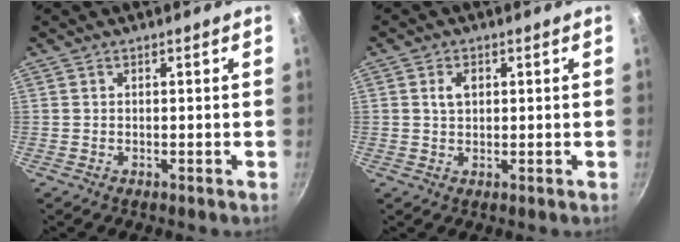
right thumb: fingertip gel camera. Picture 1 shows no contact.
{"total": 3.0, "force": [0.8, 2.1, 2.0], "torque": [-0.028, 0.000, 0.013]}